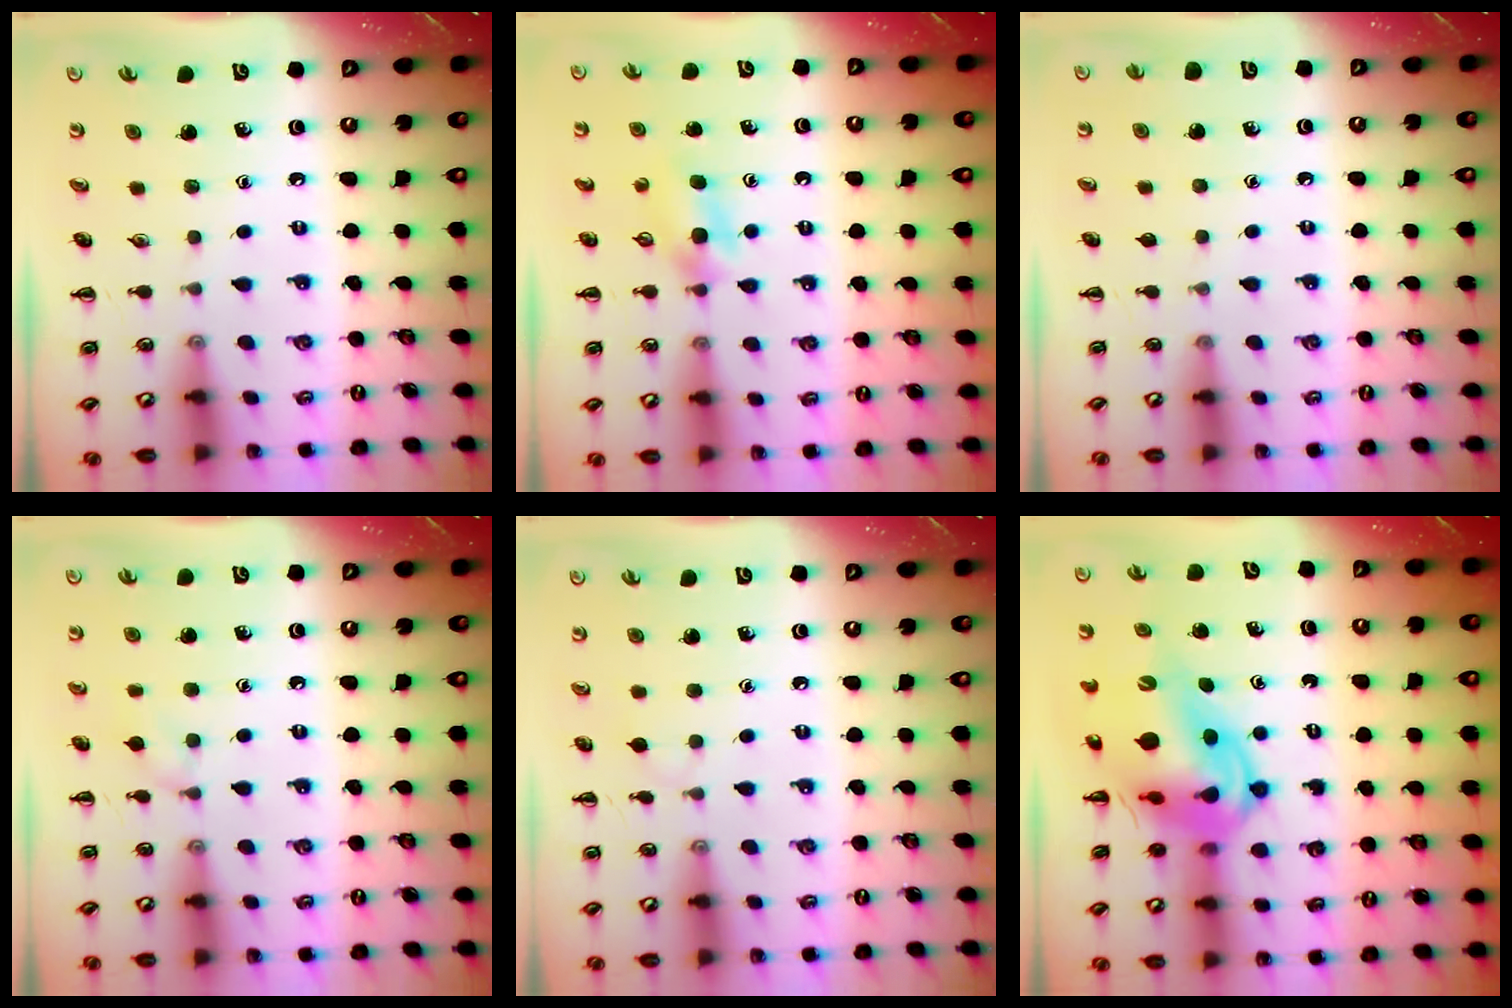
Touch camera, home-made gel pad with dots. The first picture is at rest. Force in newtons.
{"total": 3.7, "press": 3.4, "slide": 1.5}
{"total": 0.0}
{"total": 6.0, "press": 5.6, "slide": 2.1}
{"total": 3.7, "press": 3.4, "slide": 1.5}
{"total": 14.4, "press": 13.7, "slide": 4.3}